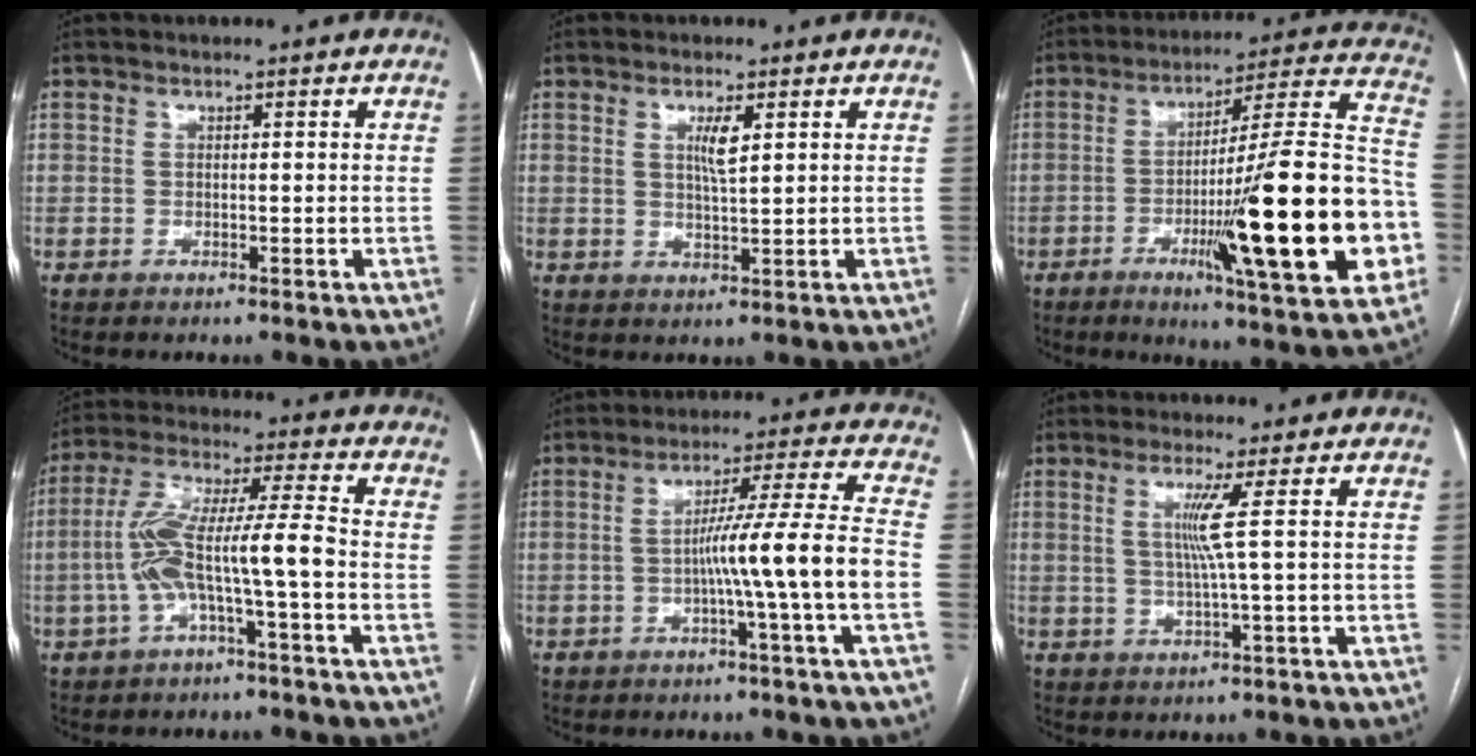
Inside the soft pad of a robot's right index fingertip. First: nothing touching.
{"total": 3.3, "force": [1.2, 0.3, 3.0], "torque": [-0.057, -0.004, 0.022]}
{"total": 26.4, "force": [-6.7, 1.5, 25.5], "torque": [-0.327, -0.004, -0.104]}
{"total": 10.0, "force": [-2.8, 0.1, 9.6], "torque": [-0.200, 0.030, -0.053]}
{"total": 10.1, "force": [-2.6, -2.3, 9.5], "torque": [-0.156, 0.012, -0.042]}
{"total": 4.2, "force": [0.9, -1.5, 3.8], "torque": [-0.077, -0.005, 0.020]}